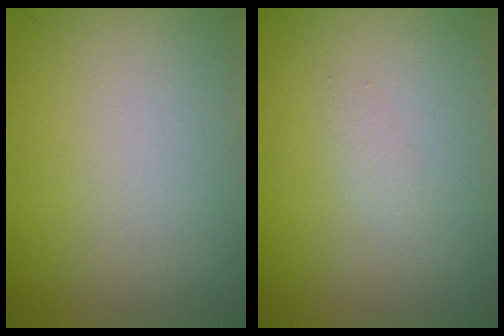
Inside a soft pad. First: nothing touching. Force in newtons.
{"total": 0.7, "press": 0.6, "slide": 0.1}